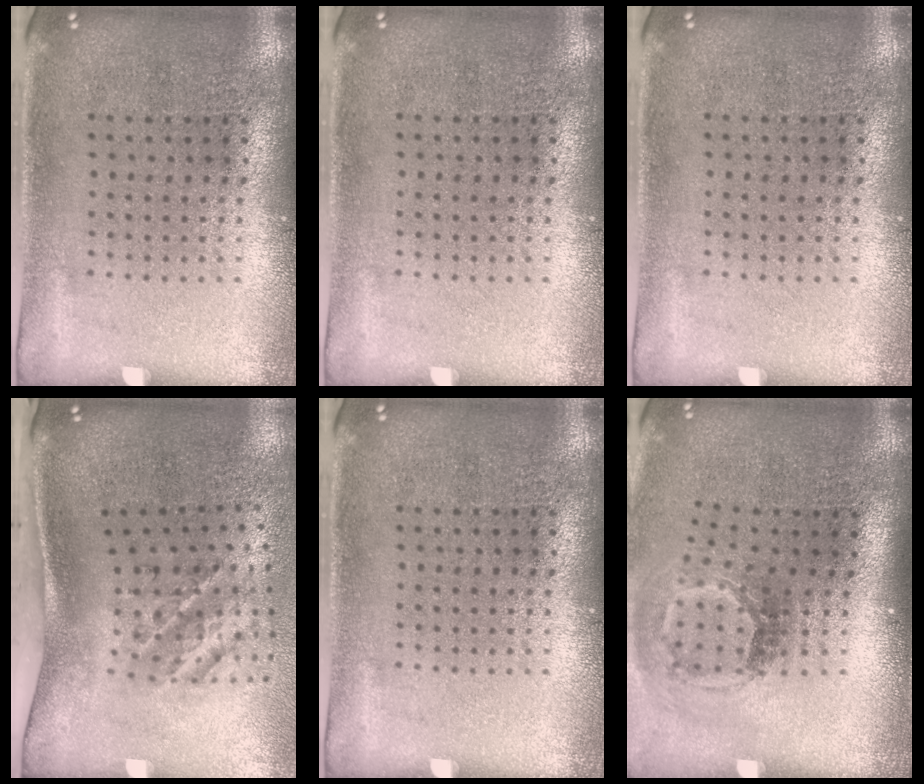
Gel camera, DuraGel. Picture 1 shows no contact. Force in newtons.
{"total": 0.0}
{"total": 0.0}
{"total": 2.3, "press": 1.3, "slide": 1.9}
{"total": 0.0}
{"total": 1.9, "press": 1.2, "slide": 1.4}